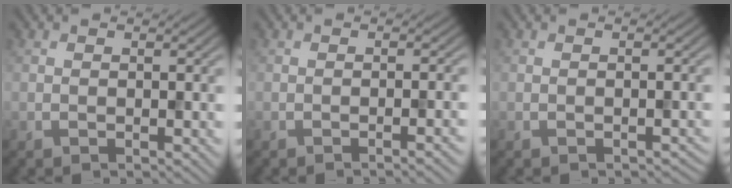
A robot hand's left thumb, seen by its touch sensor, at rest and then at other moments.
{"total": 1.9, "force": [-0.9, 0.4, 1.6], "torque": [-0.012, 0.003, -0.021]}
{"total": 0.7, "force": [-0.5, 0.2, 0.4], "torque": [-0.003, -0.001, -0.005]}